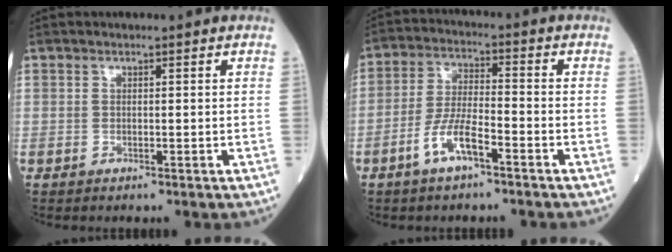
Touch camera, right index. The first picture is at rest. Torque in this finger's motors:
{"motor_torque": [0.24, -0.17, 0.16, 0.09]}